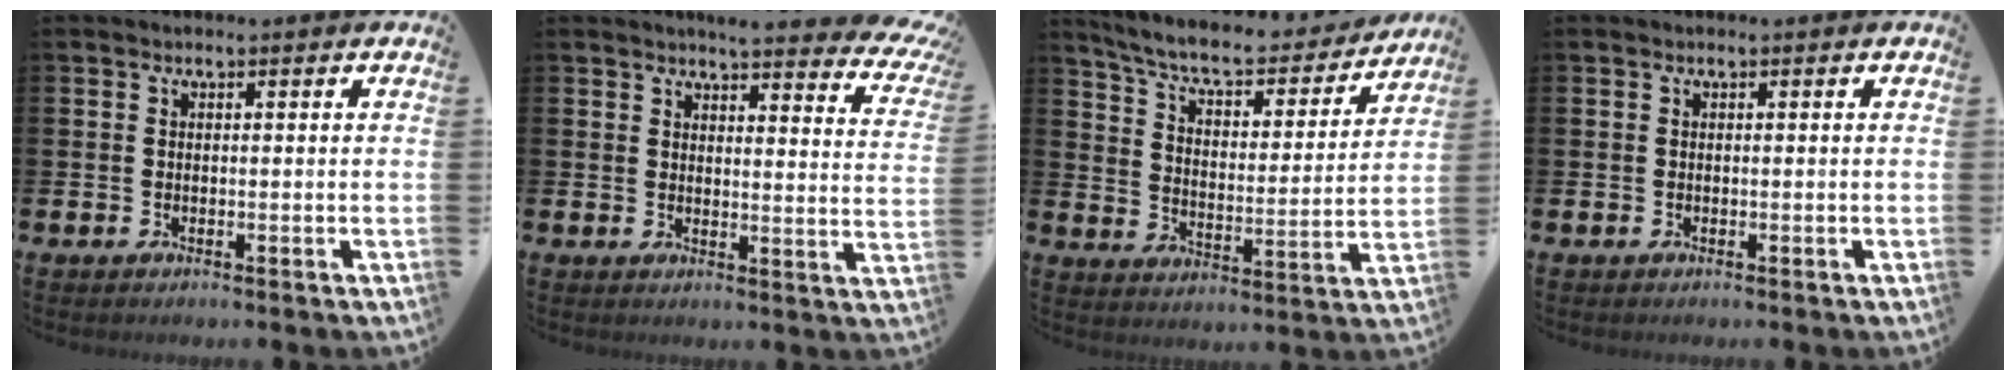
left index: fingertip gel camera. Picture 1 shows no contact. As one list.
[{"total": 4.8, "force": [4.5, 0.4, 1.5], "torque": [-0.023, -0.040, 0.073]}, {"total": 8.2, "force": [7.3, 1.7, 3.2], "torque": [-0.085, -0.051, 0.121]}, {"total": 0.0}]